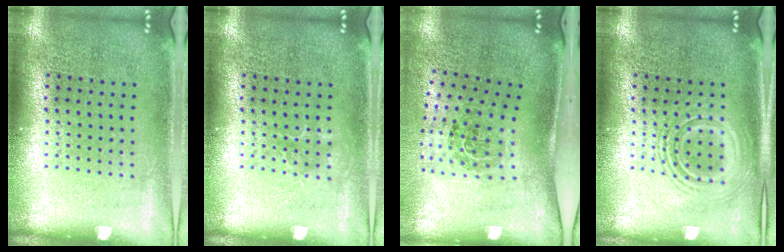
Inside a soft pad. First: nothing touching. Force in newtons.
{"total": 0.9, "press": 0.9, "slide": 0.3}
{"total": 1.8, "press": 1.1, "slide": 1.4}
{"total": 2.3, "press": 2.3, "slide": 0.4}